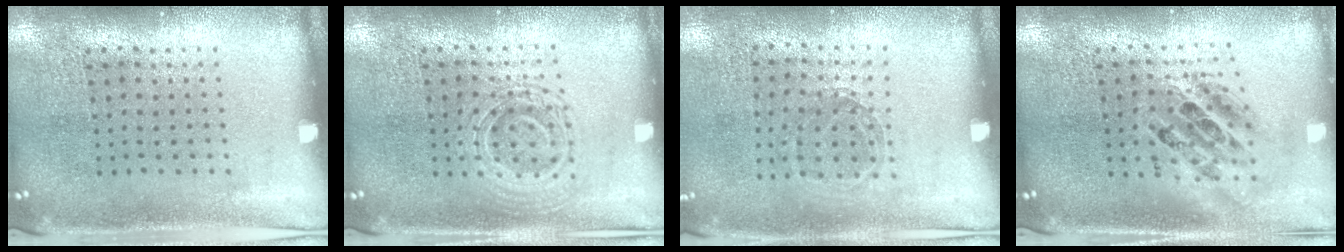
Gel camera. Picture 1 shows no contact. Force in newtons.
{"total": 2.7, "press": 2.6, "slide": 0.6}
{"total": 0.9, "press": 0.8, "slide": 0.5}
{"total": 1.8, "press": 1.5, "slide": 1.1}